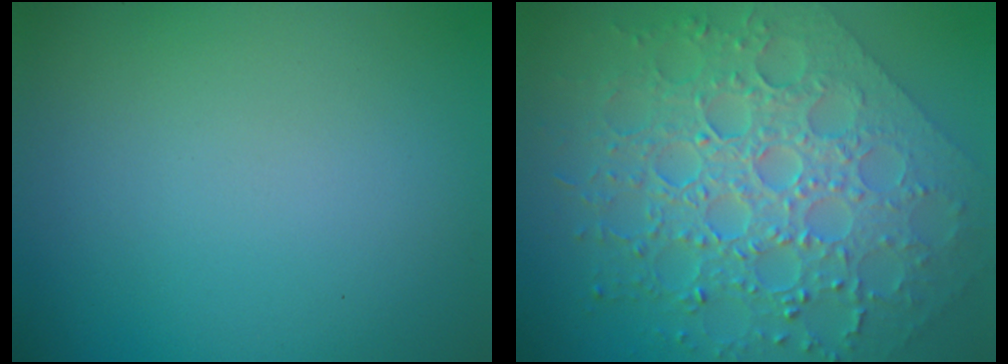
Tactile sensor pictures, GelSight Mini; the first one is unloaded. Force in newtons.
{"total": 8.4, "press": 6.1, "slide": 5.7}